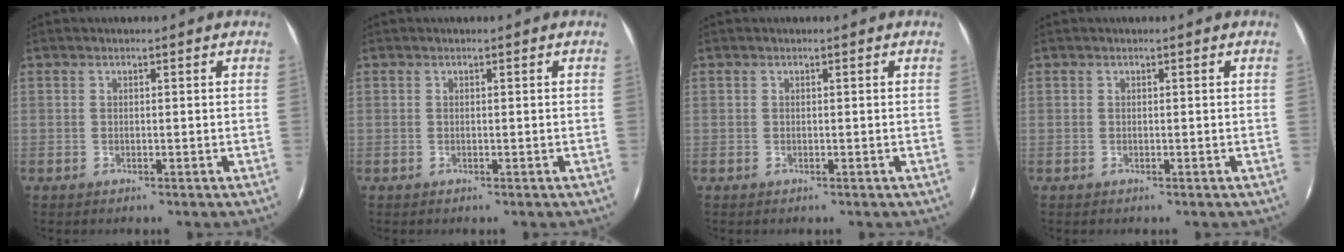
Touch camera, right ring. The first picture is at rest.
{"total": 0.0}
{"total": 0.0}
{"total": 0.0}